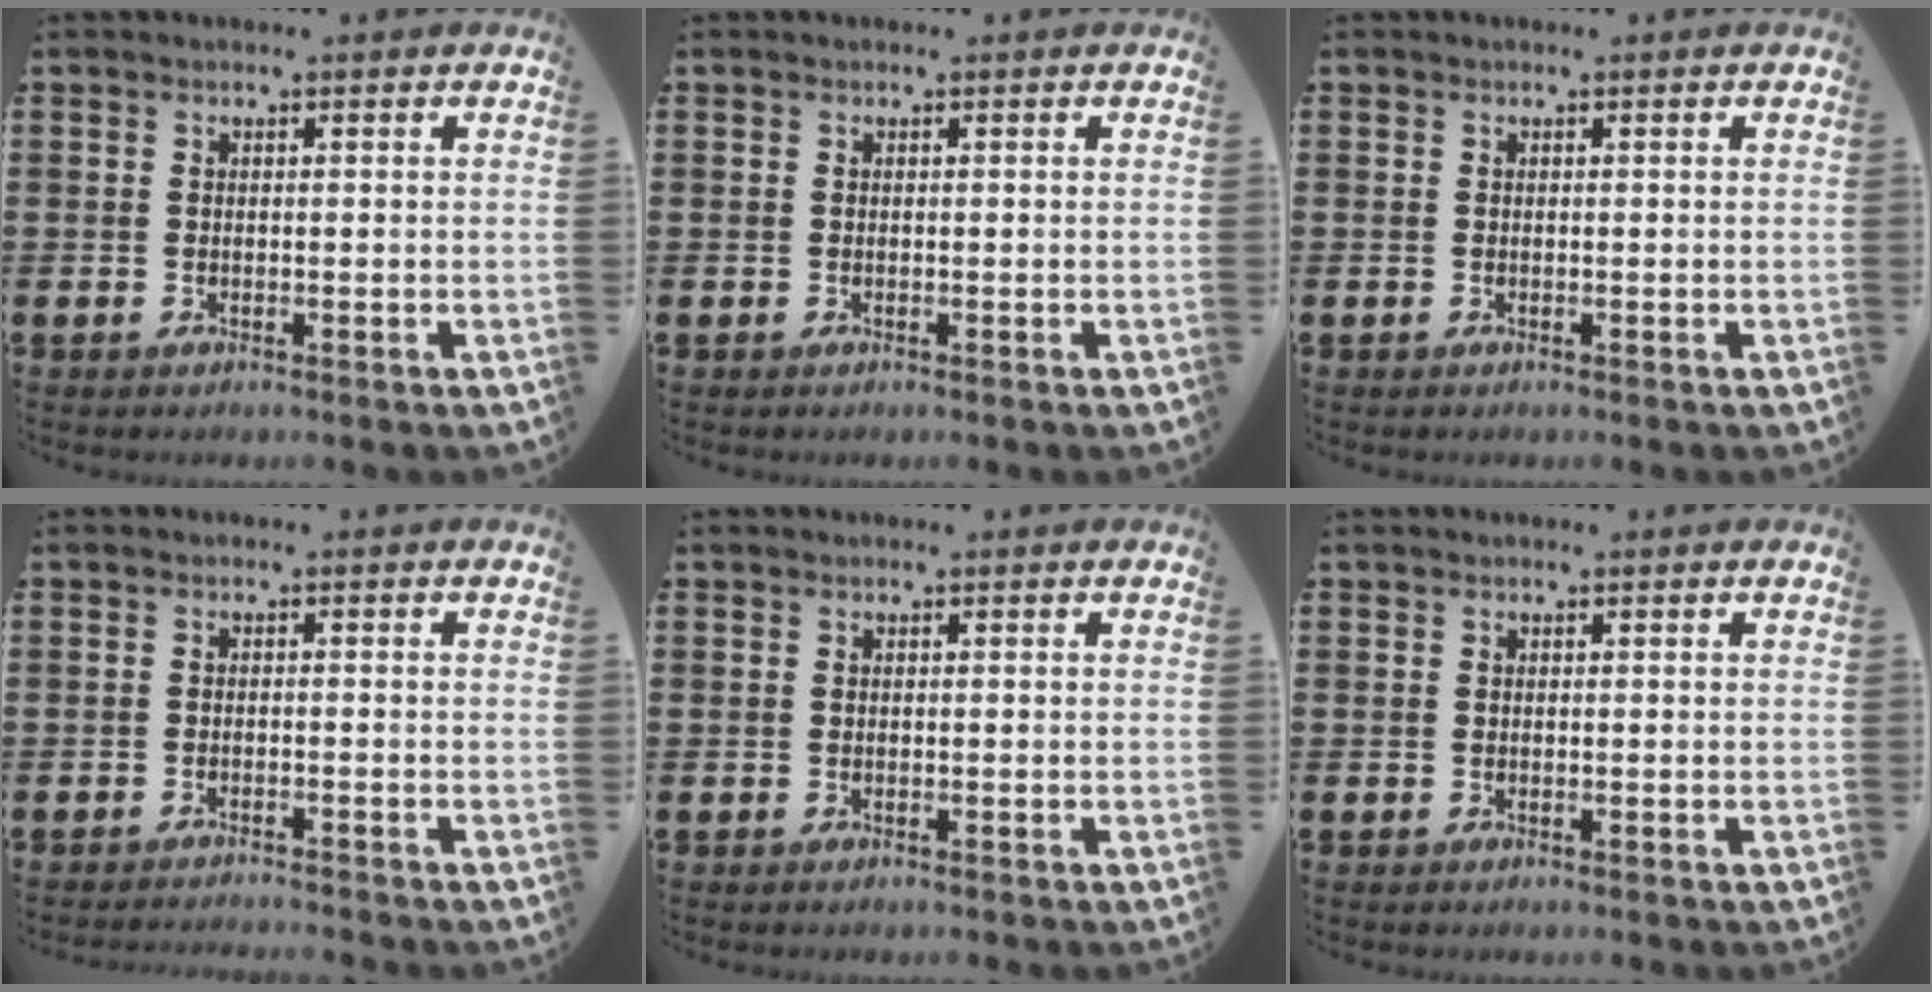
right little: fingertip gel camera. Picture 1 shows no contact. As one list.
[{"total": 0.0}, {"total": 0.0}, {"total": 1.1, "force": [-1.0, -0.2, 0.0], "torque": [-0.001, 0.001, -0.021]}, {"total": 0.0}, {"total": 0.0}]